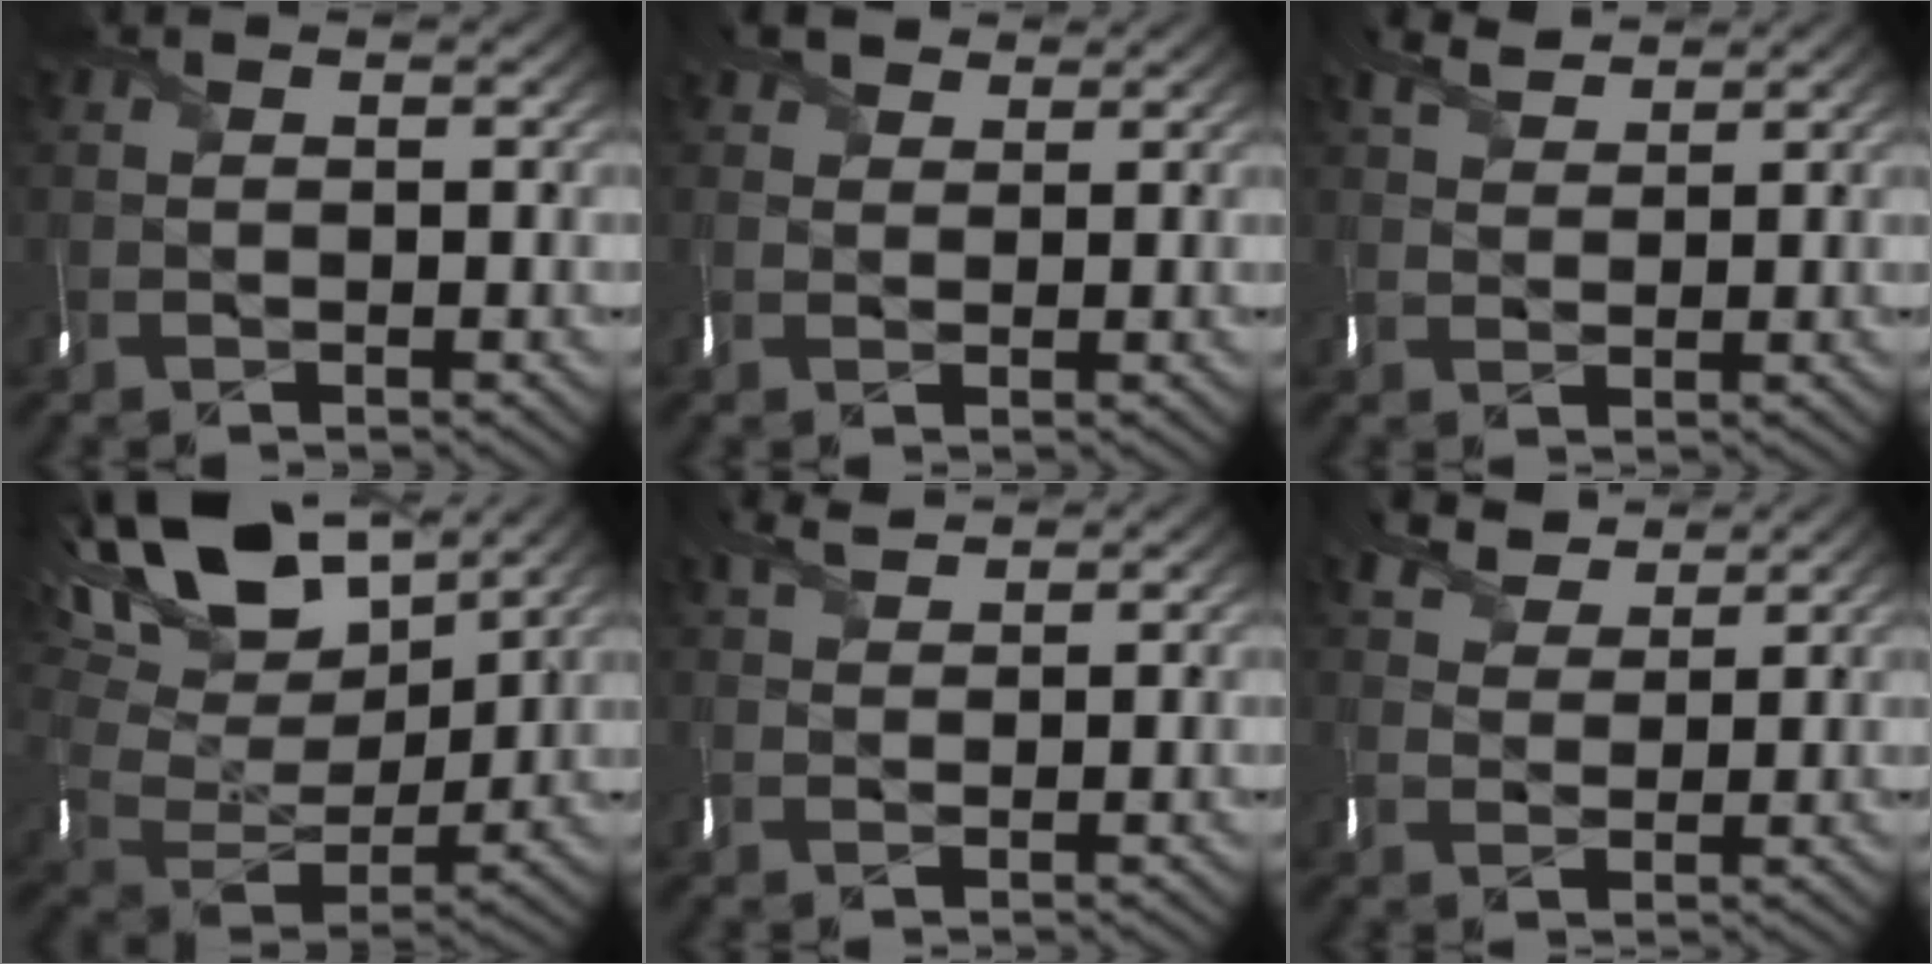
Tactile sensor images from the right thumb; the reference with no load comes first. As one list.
[{"total": 2.1, "force": [1.7, 0.9, -0.8], "torque": [0.009, 0.004, 0.025]}, {"total": 2.5, "force": [2.4, 0.5, 0.2], "torque": [-0.025, 0.009, 0.046]}, {"total": 15.4, "force": [9.9, 7.4, 9.3], "torque": [-0.224, 0.032, 0.157]}, {"total": 1.7, "force": [1.6, -0.1, -0.4], "torque": [-0.011, 0.008, 0.033]}, {"total": 3.9, "force": [3.6, 1.5, 0.4], "torque": [-0.027, 0.011, 0.065]}]